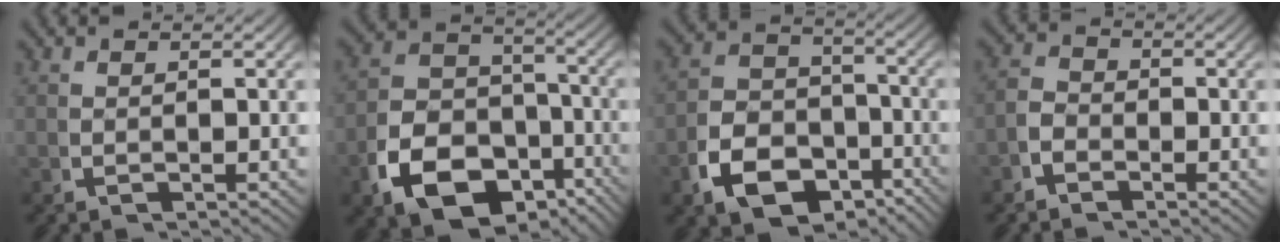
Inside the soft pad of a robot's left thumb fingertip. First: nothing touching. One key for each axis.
{"total": 13.7, "fx": -5.6, "fy": 10.1, "fz": 7.5, "tx": -0.145, "ty": -0.051, "tz": -0.081}
{"total": 11.3, "fx": -4.8, "fy": 8.6, "fz": 5.5, "tx": -0.104, "ty": -0.041, "tz": -0.074}
{"total": 2.2, "fx": -1.1, "fy": 1.7, "fz": 0.8, "tx": -0.013, "ty": -0.007, "tz": -0.025}